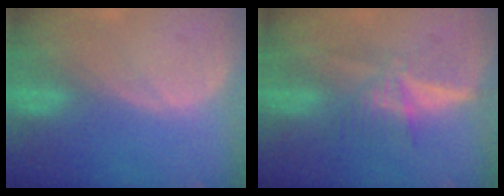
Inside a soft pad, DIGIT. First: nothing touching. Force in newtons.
{"total": 5.2, "press": 5.1, "slide": 1.0}